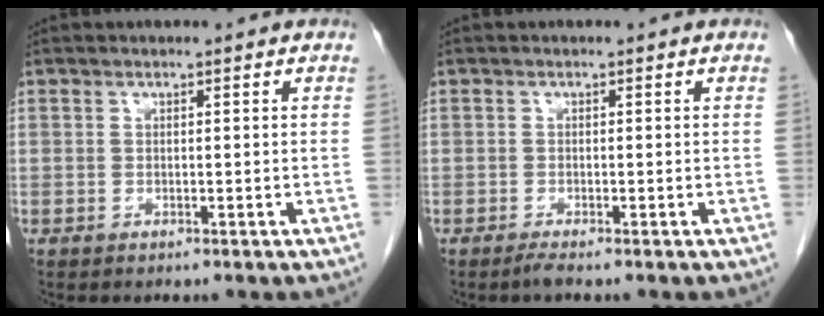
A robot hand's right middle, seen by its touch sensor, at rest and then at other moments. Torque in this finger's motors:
{"motor_torque": [0.32, -0.06, 0.00, 0.01]}